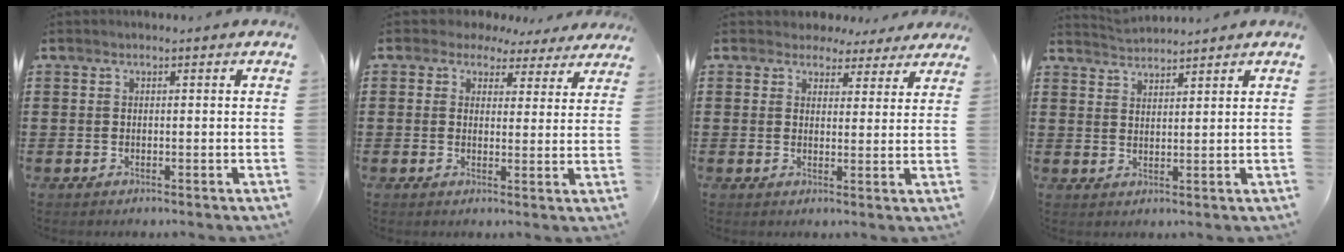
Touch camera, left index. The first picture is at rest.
{"total": 3.4, "force": [2.7, 2.0, 0.6], "torque": [-0.028, -0.007, 0.048]}
{"total": 3.6, "force": [3.1, 1.8, 0.3], "torque": [-0.015, -0.007, 0.054]}
{"total": 2.6, "force": [2.5, -0.3, -0.6], "torque": [0.002, -0.009, 0.049]}